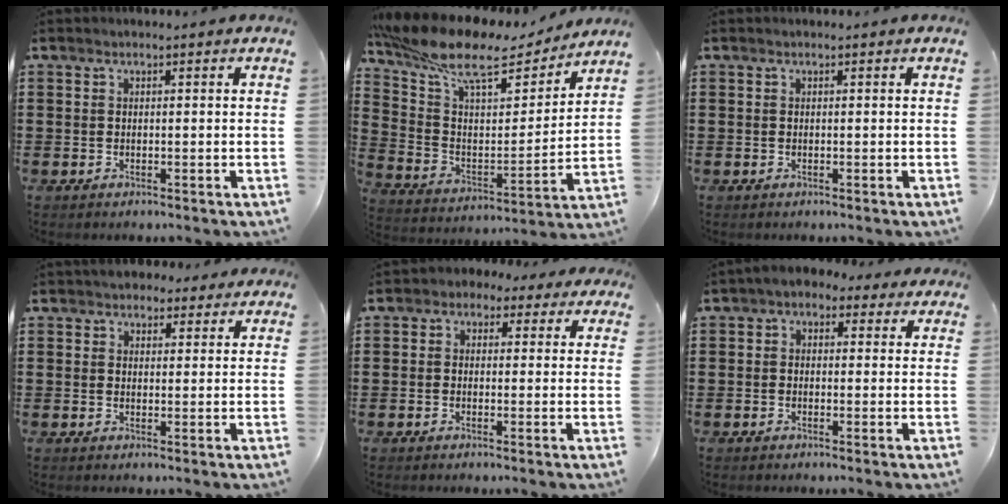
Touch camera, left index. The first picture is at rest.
{"total": 13.1, "force": [9.8, 4.1, 7.6], "torque": [-0.176, -0.050, 0.168]}
{"total": 0.0}
{"total": 3.2, "force": [2.5, 1.9, 0.6], "torque": [-0.013, 0.004, 0.045]}
{"total": 2.0, "force": [0.2, 1.7, 0.9], "torque": [-0.025, 0.010, 0.001]}
{"total": 1.8, "force": [0.2, 1.6, 0.9], "torque": [-0.024, 0.012, 0.000]}